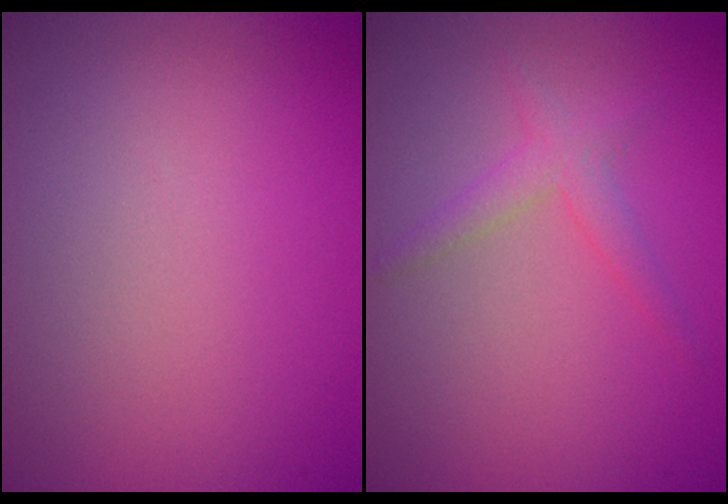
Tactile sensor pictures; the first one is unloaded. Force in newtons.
{"total": 1.8, "press": 1.8, "slide": 0.1}